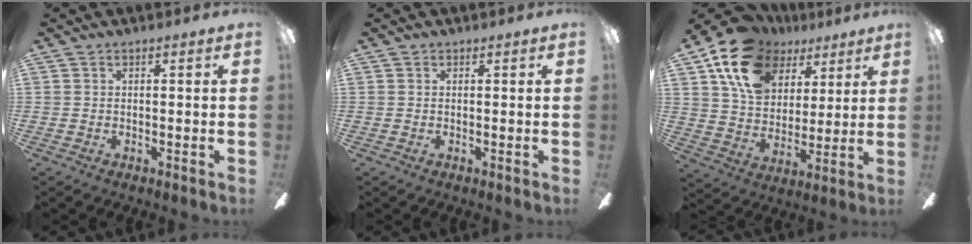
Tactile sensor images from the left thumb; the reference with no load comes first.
{"total": 0.0}
{"total": 18.0, "force": [9.9, 12.4, 8.6], "torque": [-0.158, -0.035, 0.185]}